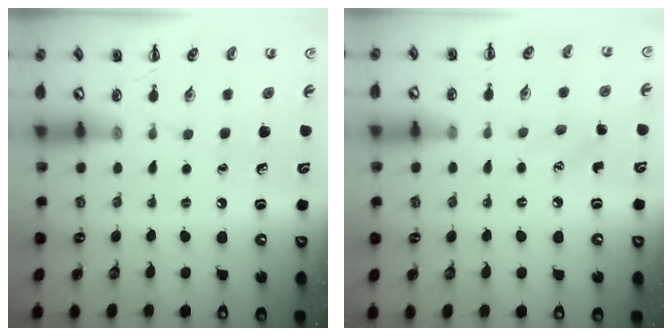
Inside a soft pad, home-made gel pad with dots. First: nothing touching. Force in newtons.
{"total": 5.4, "press": 5.2, "slide": 1.3}